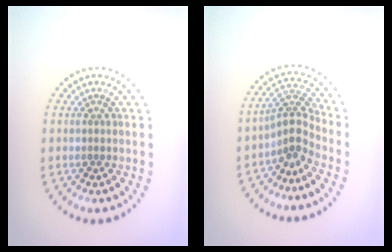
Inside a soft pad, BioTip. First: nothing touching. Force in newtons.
{"total": 2.9, "press": 1.9, "slide": 2.2}